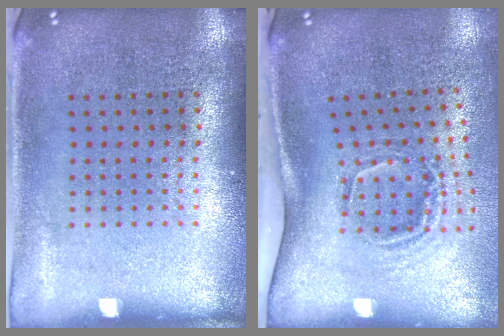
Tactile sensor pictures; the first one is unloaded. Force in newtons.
{"total": 2.1, "press": 1.3, "slide": 1.7}